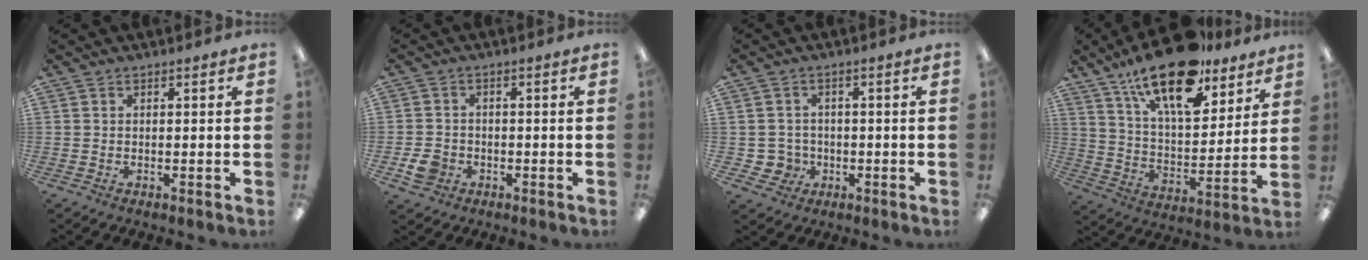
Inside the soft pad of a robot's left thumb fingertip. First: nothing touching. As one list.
[{"total": 4.4, "force": [-1.7, 3.6, 1.8], "torque": [-0.031, 0.001, -0.033]}, {"total": 4.3, "force": [-0.9, 4.1, 0.8], "torque": [-0.027, 0.008, -0.015]}, {"total": 20.9, "force": [14.8, 8.2, 12.3], "torque": [-0.209, -0.081, 0.255]}]